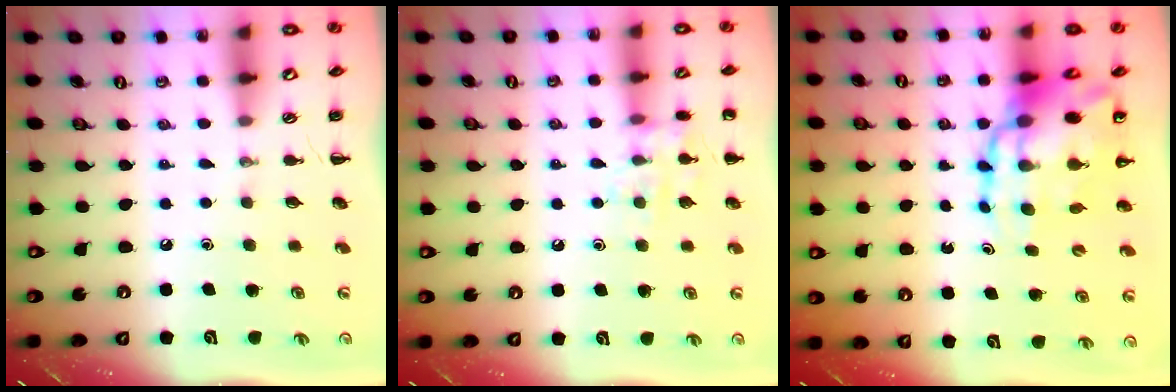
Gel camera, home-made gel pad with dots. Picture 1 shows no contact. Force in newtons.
{"total": 9.7, "press": 9.7, "slide": 0.8}
{"total": 14.9, "press": 14.3, "slide": 4.1}